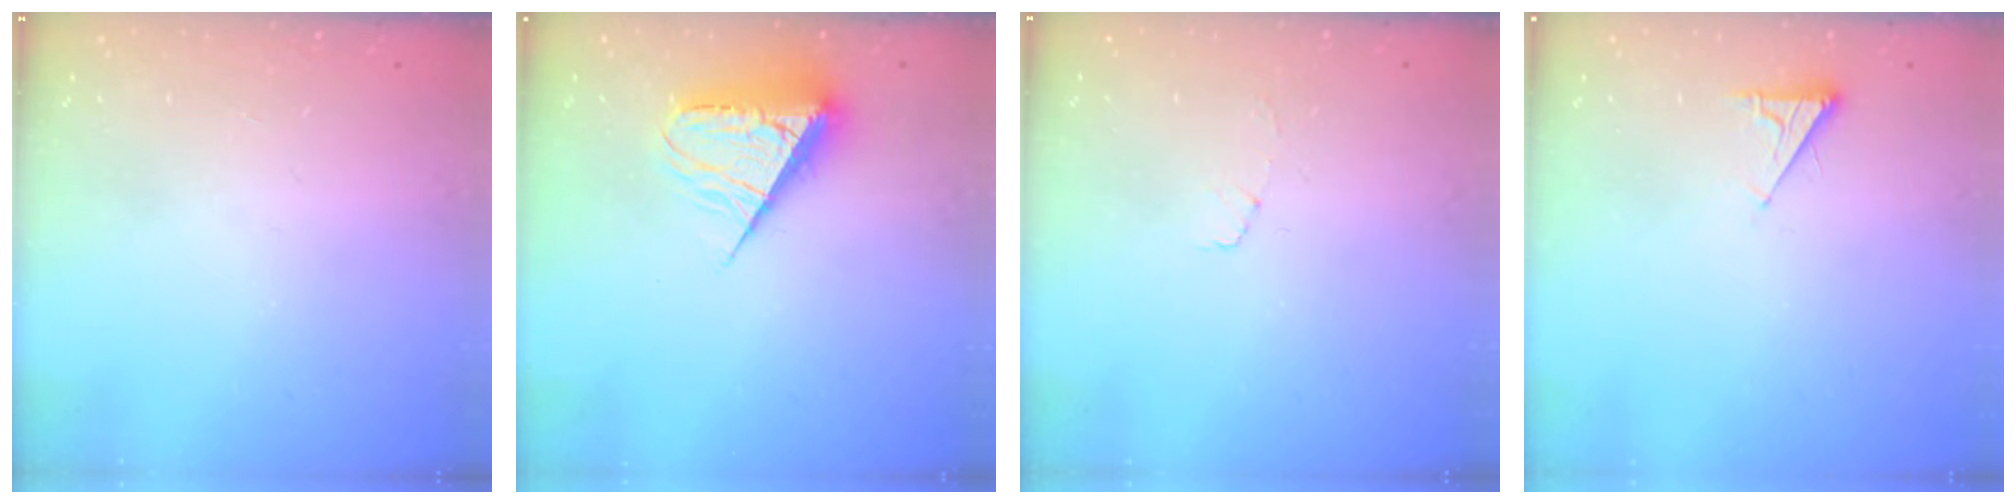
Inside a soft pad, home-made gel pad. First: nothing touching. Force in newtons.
{"total": 9.2, "press": 9.2, "slide": 0.3}
{"total": 3.8, "press": 3.8, "slide": 0.3}
{"total": 2.5, "press": 2.5, "slide": 0.4}